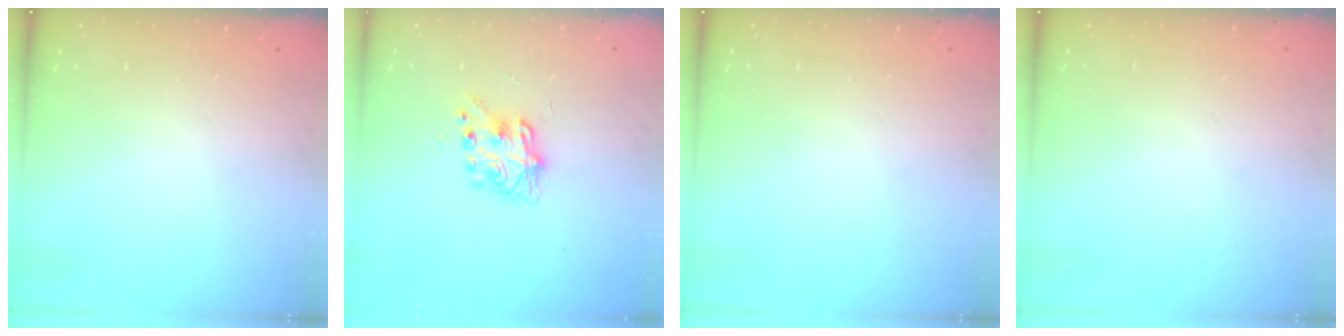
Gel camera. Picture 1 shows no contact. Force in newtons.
{"total": 8.4, "press": 8.3, "slide": 0.3}
{"total": 0.0}
{"total": 0.0}